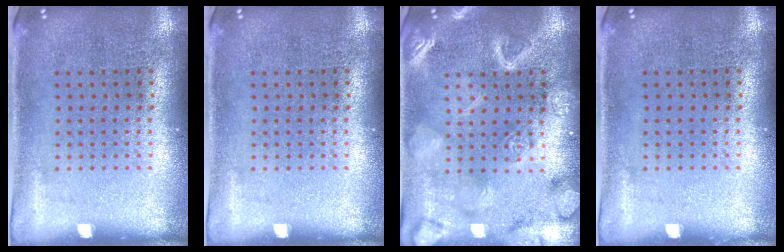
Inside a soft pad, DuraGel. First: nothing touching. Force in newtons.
{"total": 0.0}
{"total": 5.0, "press": 4.9, "slide": 0.7}
{"total": 0.0}